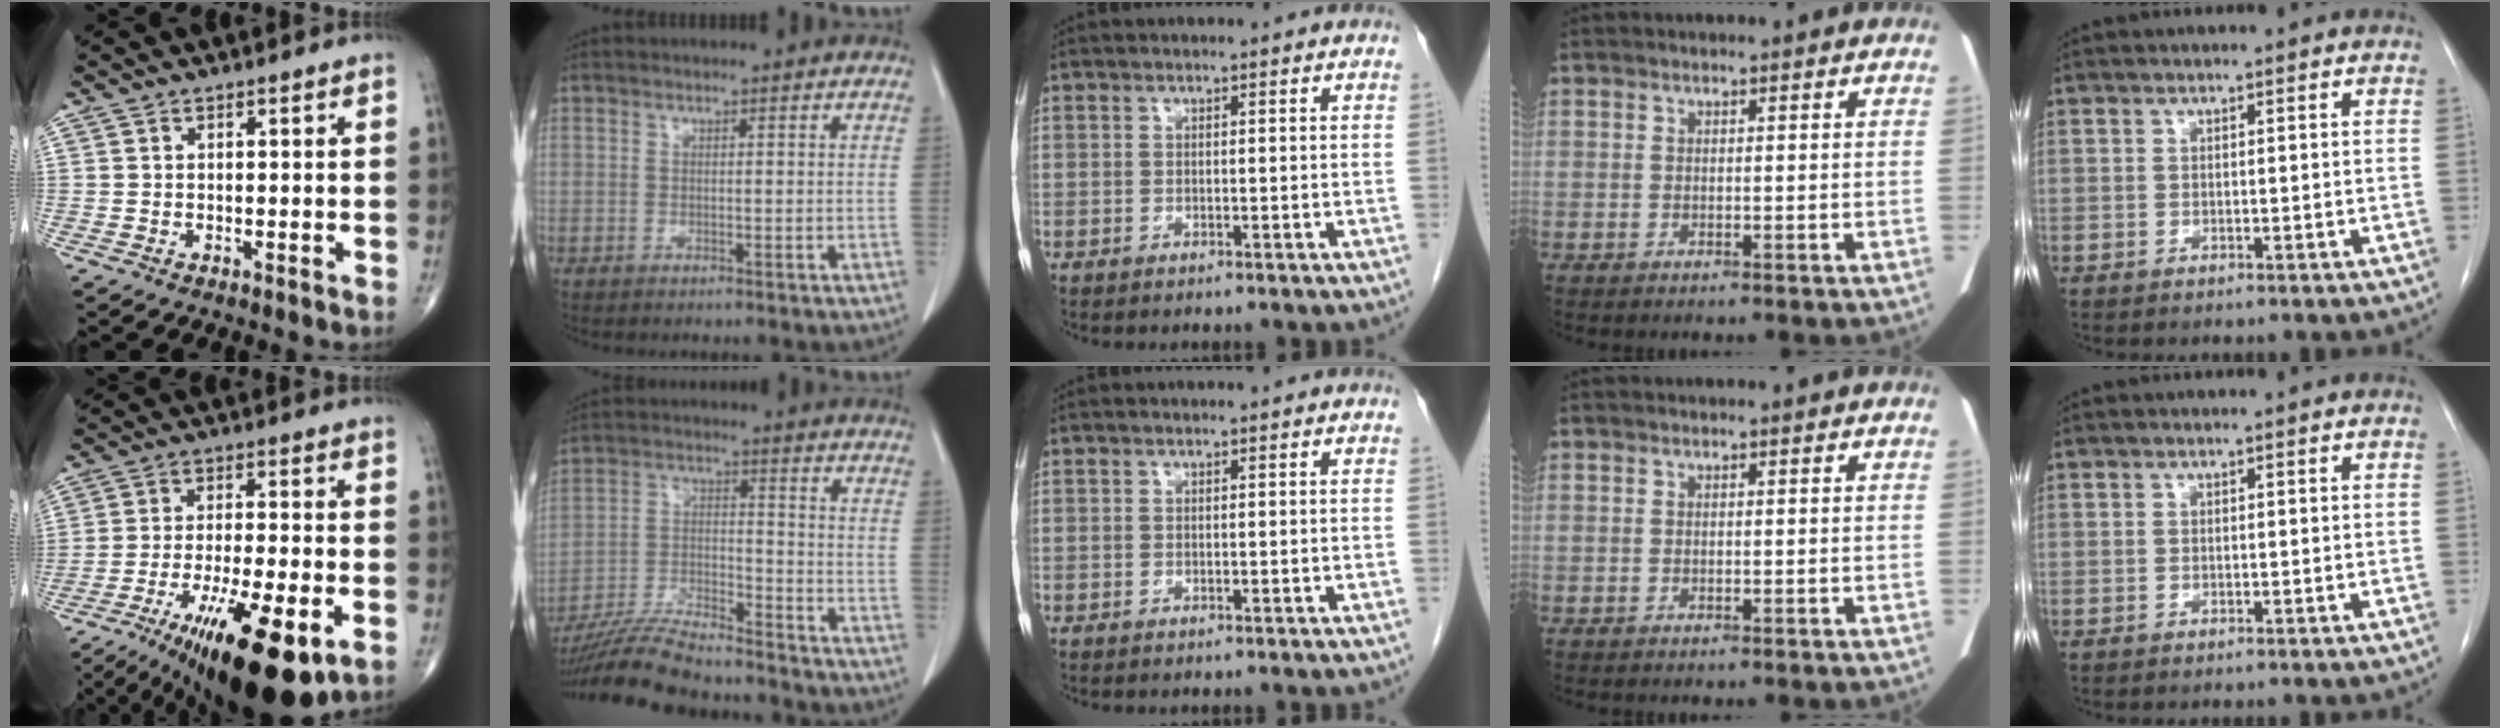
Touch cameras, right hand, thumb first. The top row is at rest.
{"thumb": {"total": 19.6, "force": [-9.3, 5.6, 16.3], "torque": [-0.250, 0.006, -0.143]}, "index": {"total": 17.7, "force": [-16.0, 2.3, 7.2], "torque": [-0.143, -0.016, -0.263]}}